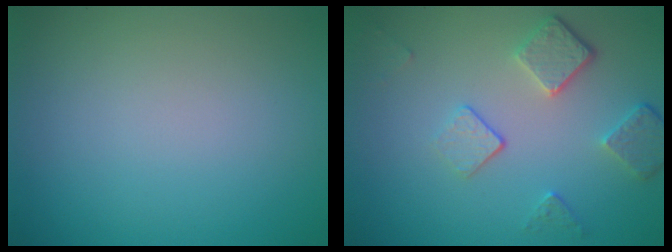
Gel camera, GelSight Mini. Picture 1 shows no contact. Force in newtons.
{"total": 3.8, "press": 2.9, "slide": 2.5}